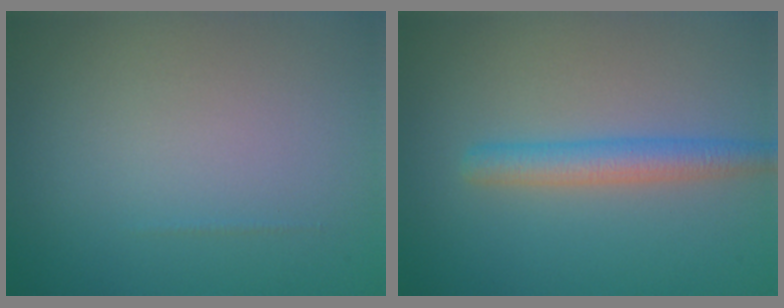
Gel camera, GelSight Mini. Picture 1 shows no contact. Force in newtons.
{"total": 2.9, "press": 2.9, "slide": 0.0}